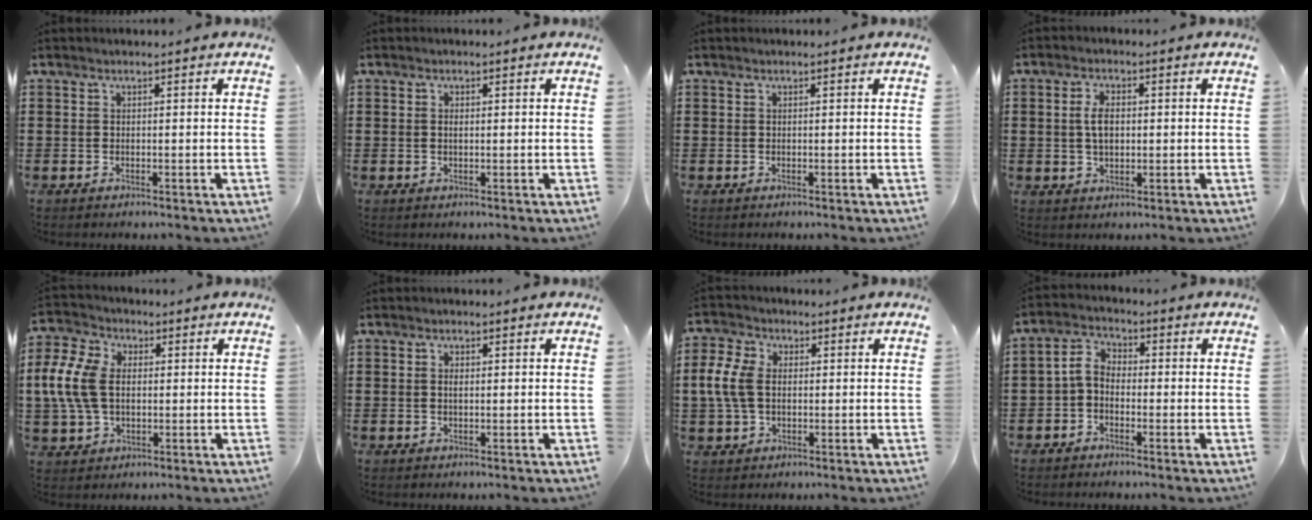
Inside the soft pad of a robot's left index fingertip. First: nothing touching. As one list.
[{"total": 0.7, "force": [0.1, 0.3, 0.6], "torque": [-0.013, -0.002, 0.003]}, {"total": 0.0}, {"total": 4.1, "force": [0.5, 2.1, 3.5], "torque": [-0.079, 0.006, 0.005]}, {"total": 9.6, "force": [0.5, 7.0, 6.6], "torque": [-0.179, 0.010, 0.003]}, {"total": 0.9, "force": [0.2, 0.5, 0.8], "torque": [-0.018, 0.001, 0.003]}, {"total": 6.7, "force": [0.3, 4.8, 4.7], "torque": [-0.131, 0.005, -0.003]}, {"total": 3.8, "force": [-1.3, 2.5, 2.5], "torque": [-0.064, 0.010, -0.032]}]